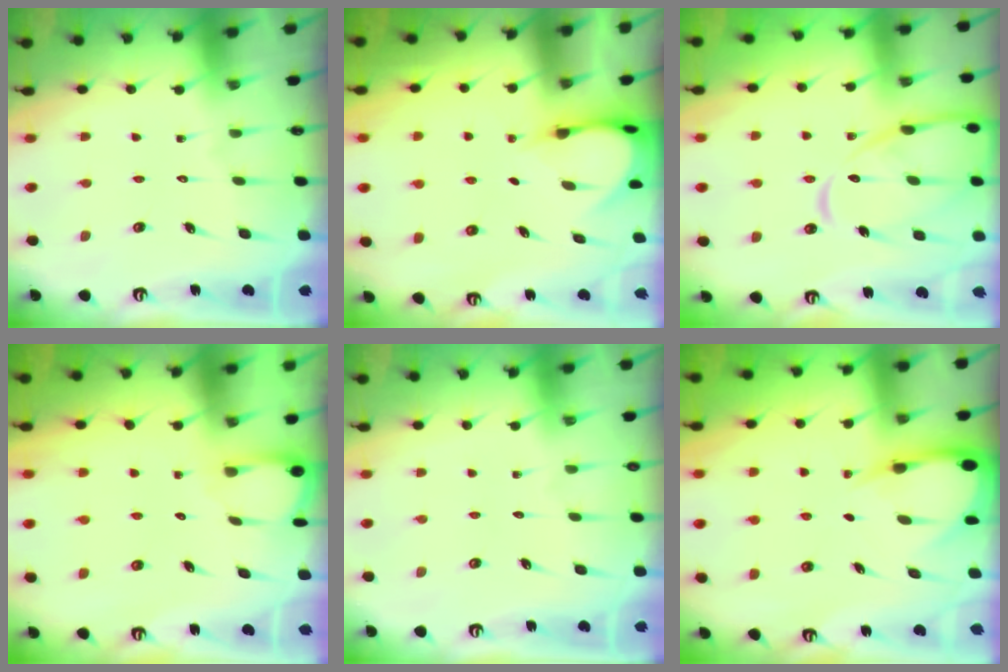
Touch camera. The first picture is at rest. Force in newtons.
{"total": 3.9, "press": 3.9, "slide": 0.3}
{"total": 14.1, "press": 14.1, "slide": 1.3}
{"total": 1.8, "press": 1.8, "slide": 0.1}
{"total": 0.0}
{"total": 4.9, "press": 4.9, "slide": 0.6}